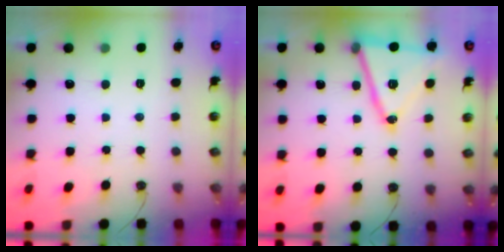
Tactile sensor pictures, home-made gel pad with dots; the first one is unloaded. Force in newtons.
{"total": 16.9, "press": 16.4, "slide": 3.8}